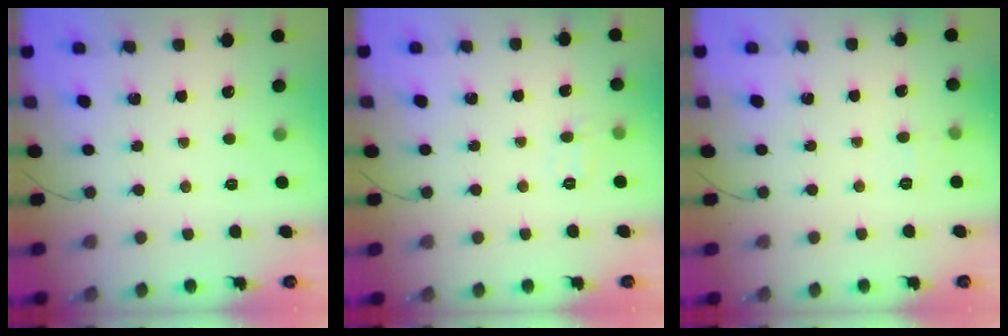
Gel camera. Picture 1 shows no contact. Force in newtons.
{"total": 6.0, "press": 5.8, "slide": 1.5}
{"total": 5.2, "press": 5.0, "slide": 1.3}